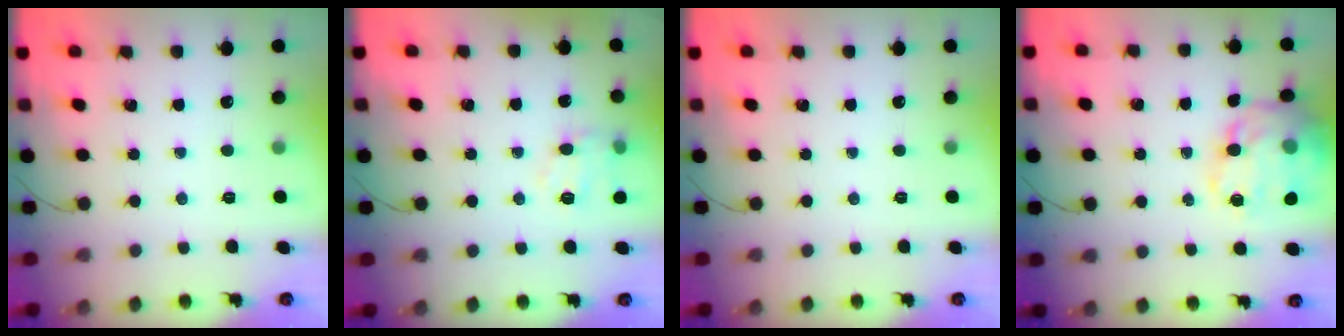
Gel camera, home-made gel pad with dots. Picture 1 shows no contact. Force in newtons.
{"total": 10.3, "press": 10.2, "slide": 1.4}
{"total": 0.0}
{"total": 18.9, "press": 18.6, "slide": 2.8}